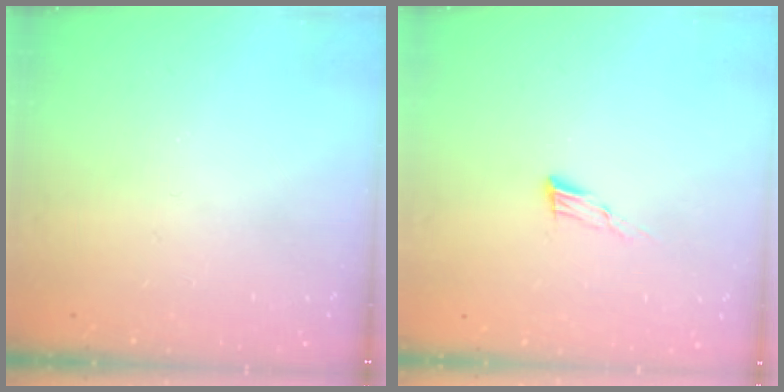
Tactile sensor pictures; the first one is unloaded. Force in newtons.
{"total": 6.6, "press": 6.6, "slide": 1.0}